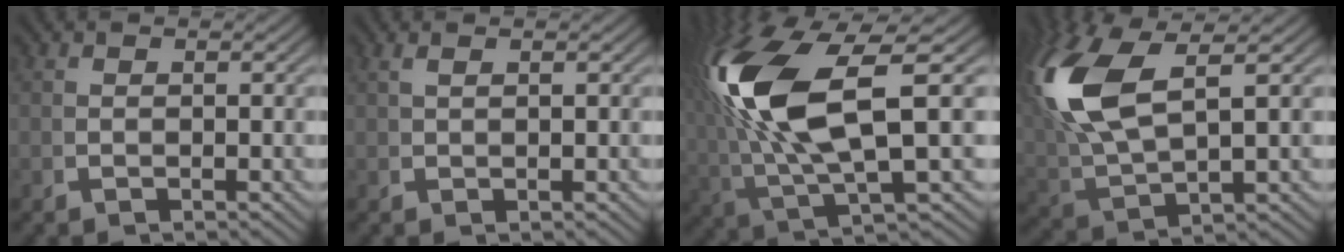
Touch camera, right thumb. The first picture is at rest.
{"total": 0.8, "force": [0.7, -0.3, 0.3], "torque": [-0.004, 0.003, 0.018]}
{"total": 14.3, "force": [0.6, 7.6, 12.1], "torque": [-0.254, -0.028, 0.028]}
{"total": 9.8, "force": [2.4, 5.8, 7.6], "torque": [-0.187, -0.009, 0.054]}